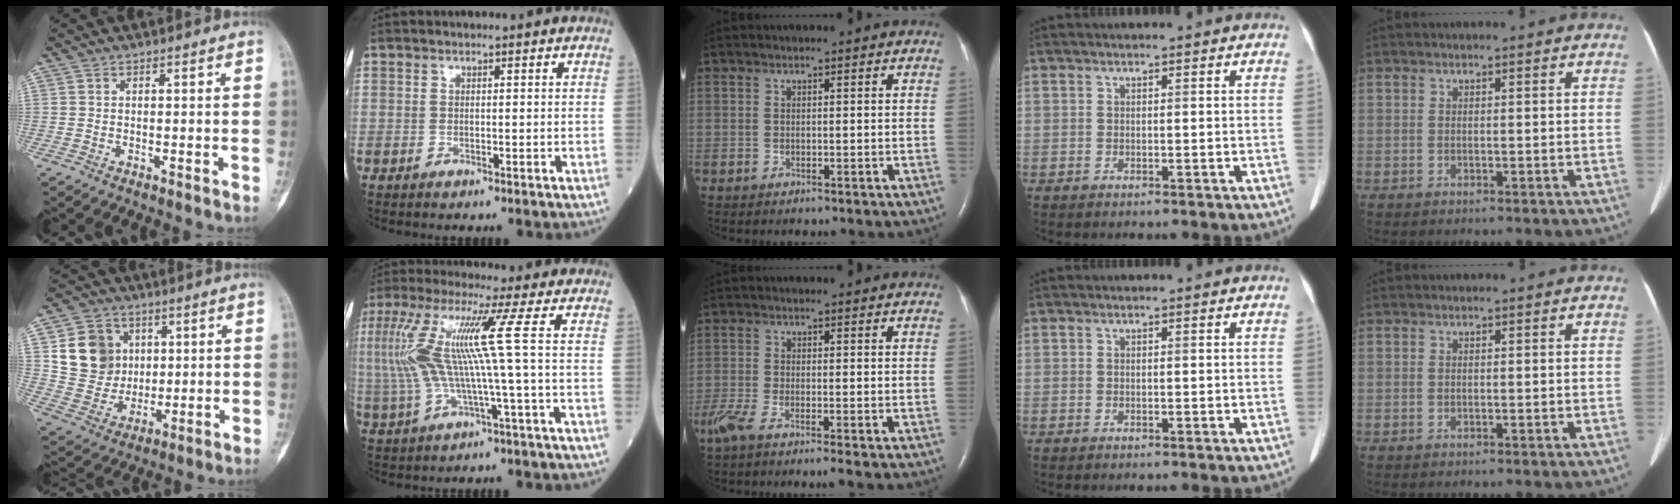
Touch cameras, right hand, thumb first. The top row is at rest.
{"thumb": {"total": 13.0, "force": [3.4, 11.3, 5.4], "torque": [-0.056, -0.008, 0.074]}, "index": {"total": 12.4, "force": [1.3, -0.5, 12.3], "torque": [-0.271, 0.019, 0.022]}, "middle": {"total": 3.9, "force": [-2.9, 0.0, 2.7], "torque": [-0.058, -0.011, -0.059]}}